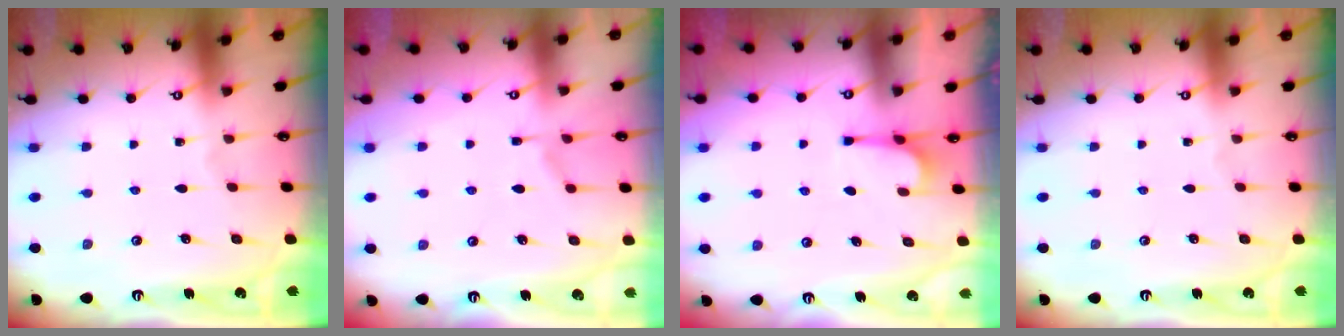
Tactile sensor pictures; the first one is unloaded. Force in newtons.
{"total": 1.4, "press": 0.1, "slide": 1.4}
{"total": 2.0, "press": 1.9, "slide": 0.6}
{"total": 0.0}